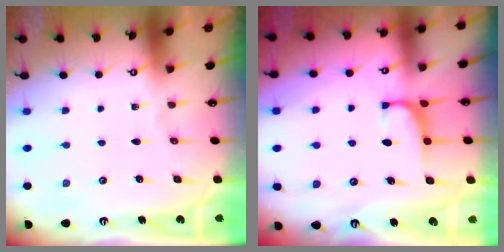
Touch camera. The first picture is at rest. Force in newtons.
{"total": 0.8, "press": 0.6, "slide": 0.6}